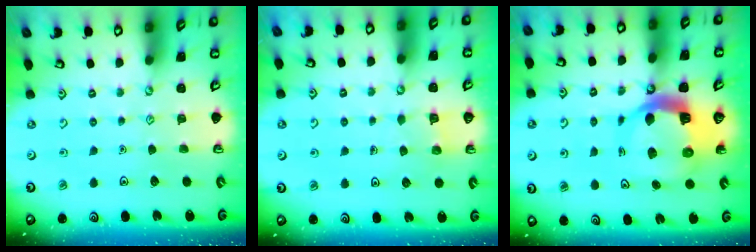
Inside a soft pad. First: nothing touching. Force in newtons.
{"total": 3.8, "press": 3.7, "slide": 0.3}
{"total": 12.6, "press": 12.5, "slide": 1.5}